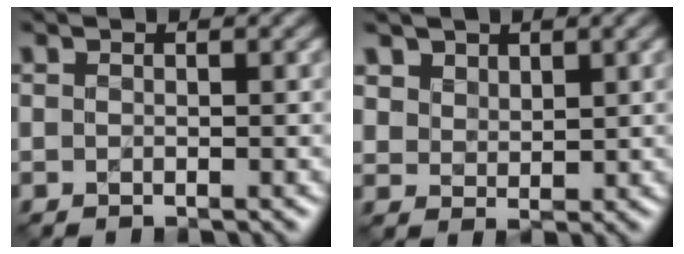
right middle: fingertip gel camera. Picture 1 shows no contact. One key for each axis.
{"total": 2.6, "fx": 1.8, "fy": 1.9, "fz": 0.5, "tx": -0.029, "ty": 0.000, "tz": 0.049}